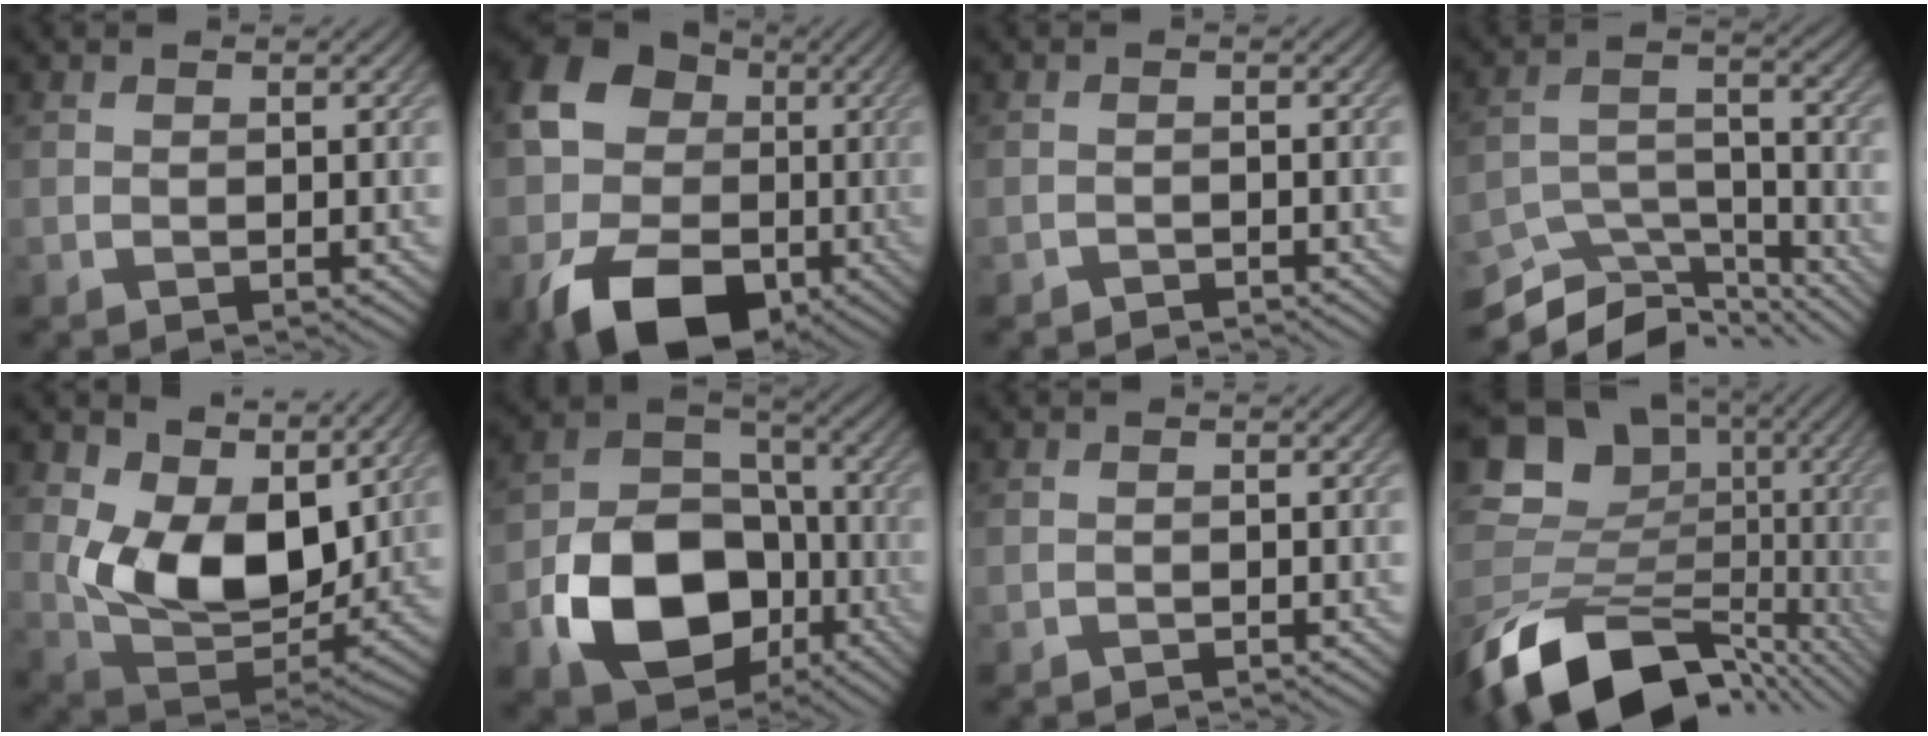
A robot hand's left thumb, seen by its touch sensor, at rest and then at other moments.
{"total": 17.4, "force": [-3.6, 13.9, 9.8], "torque": [-0.206, -0.030, -0.055]}
{"total": 1.2, "force": [-1.1, 0.1, 0.1], "torque": [-0.001, -0.001, -0.025]}
{"total": 11.1, "force": [-9.8, 3.2, 4.1], "torque": [-0.082, -0.002, -0.164]}
{"total": 11.4, "force": [4.0, 7.2, 7.8], "torque": [-0.159, -0.016, 0.070]}
{"total": 14.5, "force": [-5.6, 10.4, 8.3], "torque": [-0.169, -0.037, -0.106]}
{"total": 0.5, "force": [-0.5, 0.0, 0.0], "torque": [0.003, -0.001, -0.011]}
{"total": 16.5, "force": [-6.0, 11.9, 9.7], "torque": [-0.196, -0.012, -0.090]}